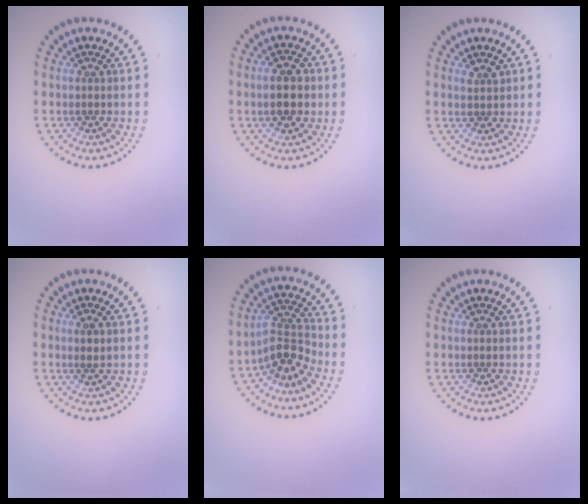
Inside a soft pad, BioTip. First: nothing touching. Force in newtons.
{"total": 4.4, "press": 4.4, "slide": 0.1}
{"total": 1.1, "press": 1.1, "slide": 0.3}
{"total": 0.9, "press": 0.7, "slide": 0.5}
{"total": 3.5, "press": 2.8, "slide": 2.1}
{"total": 0.0}